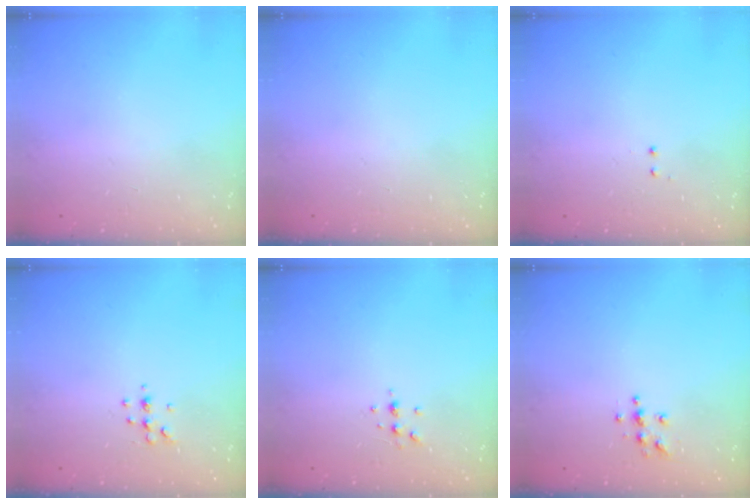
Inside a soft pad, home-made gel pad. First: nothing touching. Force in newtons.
{"total": 0.0}
{"total": 0.5, "press": 0.5, "slide": 0.3}
{"total": 5.3, "press": 5.1, "slide": 1.5}
{"total": 5.2, "press": 5.1, "slide": 0.9}
{"total": 4.9, "press": 4.9, "slide": 0.2}